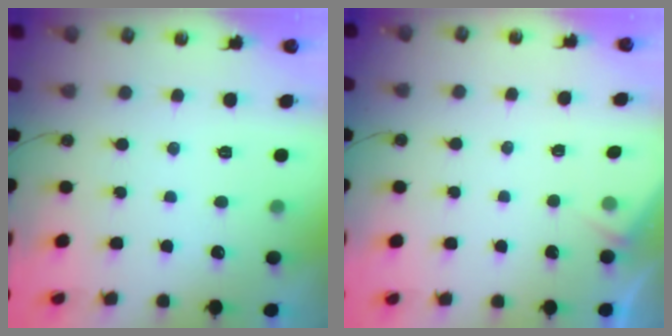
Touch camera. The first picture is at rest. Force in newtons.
{"total": 2.9, "press": 2.8, "slide": 0.5}